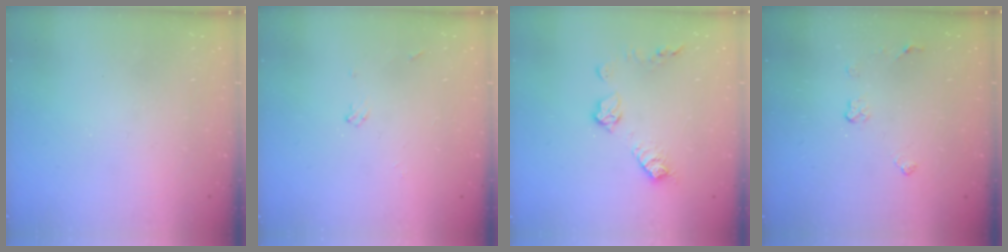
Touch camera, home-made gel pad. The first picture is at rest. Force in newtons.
{"total": 3.9, "press": 3.9, "slide": 0.2}
{"total": 9.4, "press": 9.4, "slide": 0.2}
{"total": 4.5, "press": 4.4, "slide": 0.6}